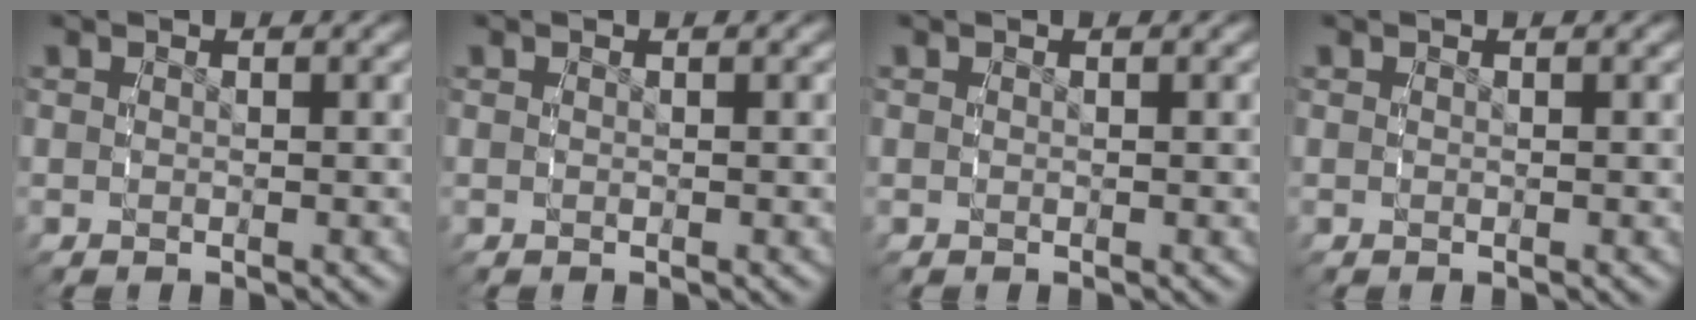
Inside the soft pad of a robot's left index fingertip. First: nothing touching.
{"total": 0.0}
{"total": 0.0}
{"total": 0.0}